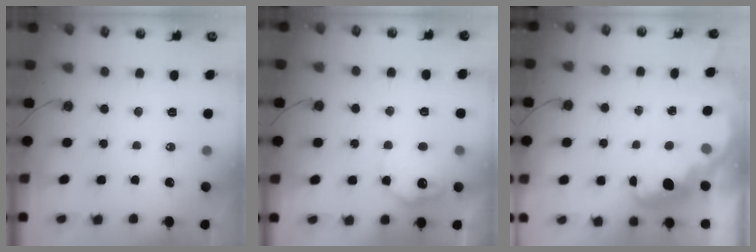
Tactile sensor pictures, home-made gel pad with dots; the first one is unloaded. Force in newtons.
{"total": 10.5, "press": 10.5, "slide": 0.4}
{"total": 3.0, "press": 3.0, "slide": 0.5}